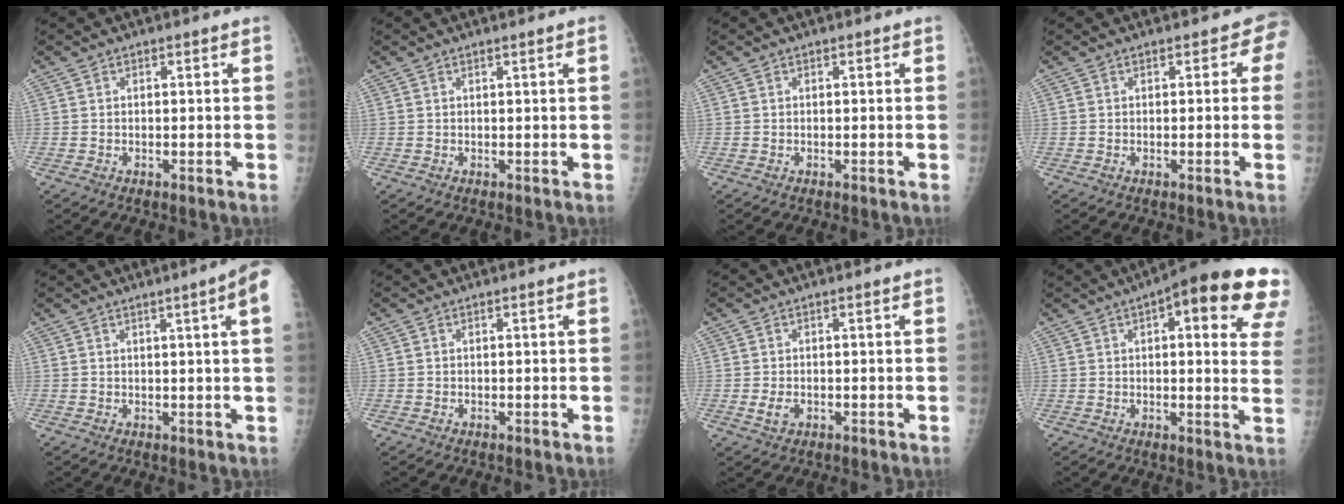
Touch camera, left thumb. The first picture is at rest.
{"total": 0.8, "force": [0.4, -0.3, 0.6], "torque": [-0.020, -0.004, 0.011]}
{"total": 0.0}
{"total": 2.1, "force": [0.9, 1.4, 1.3], "torque": [0.009, 0.004, 0.002]}
{"total": 6.4, "force": [2.8, -0.7, 5.7], "torque": [-0.070, -0.001, 0.031]}
{"total": 0.0}
{"total": 1.8, "force": [-0.5, 1.2, 1.2], "torque": [-0.016, 0.001, -0.007]}
{"total": 20.1, "force": [9.9, 5.6, 16.6], "torque": [-0.192, -0.010, 0.109]}